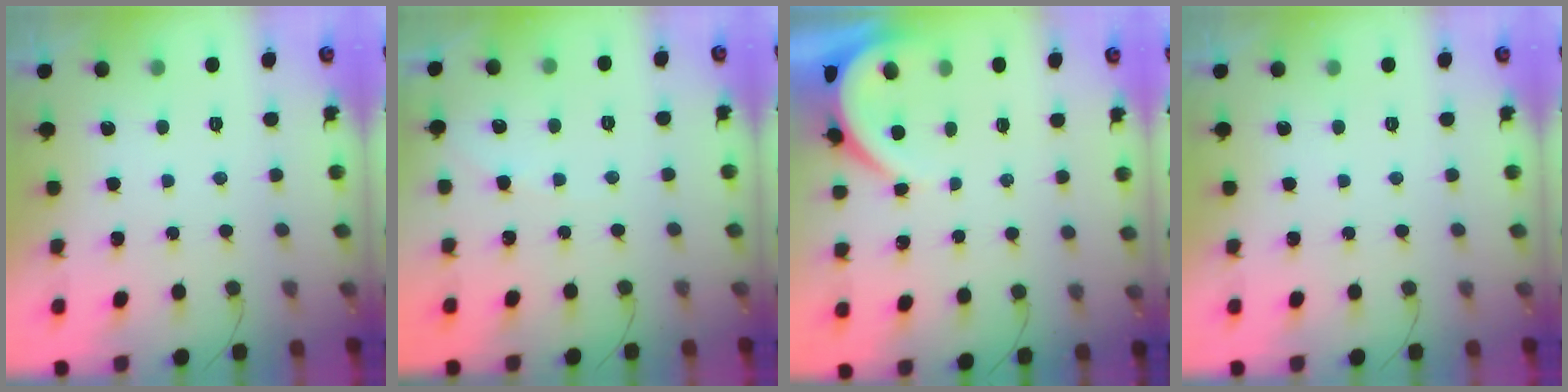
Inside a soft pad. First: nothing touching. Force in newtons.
{"total": 4.0, "press": 4.0, "slide": 0.6}
{"total": 3.6, "press": 3.5, "slide": 0.5}
{"total": 0.0}